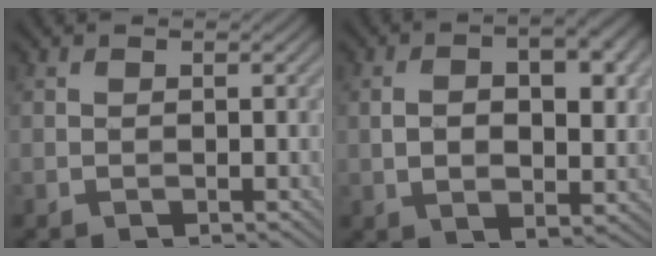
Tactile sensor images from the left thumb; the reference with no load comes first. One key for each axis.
{"total": 10.5, "fx": 1.5, "fy": 5.5, "fz": 8.8, "tx": -0.143, "ty": -0.005, "tz": 0.026}